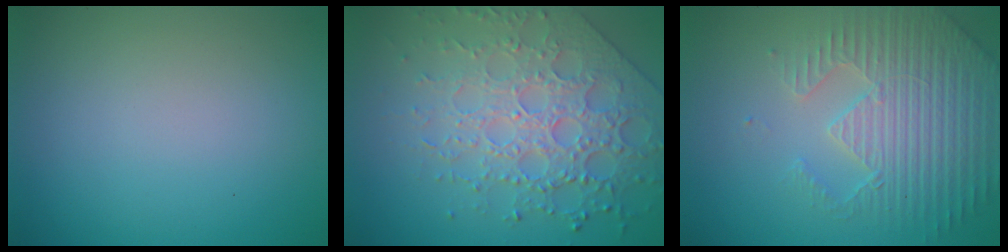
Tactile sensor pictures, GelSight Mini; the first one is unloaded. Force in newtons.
{"total": 6.6, "press": 5.4, "slide": 3.9}
{"total": 4.5, "press": 4.5, "slide": 0.8}